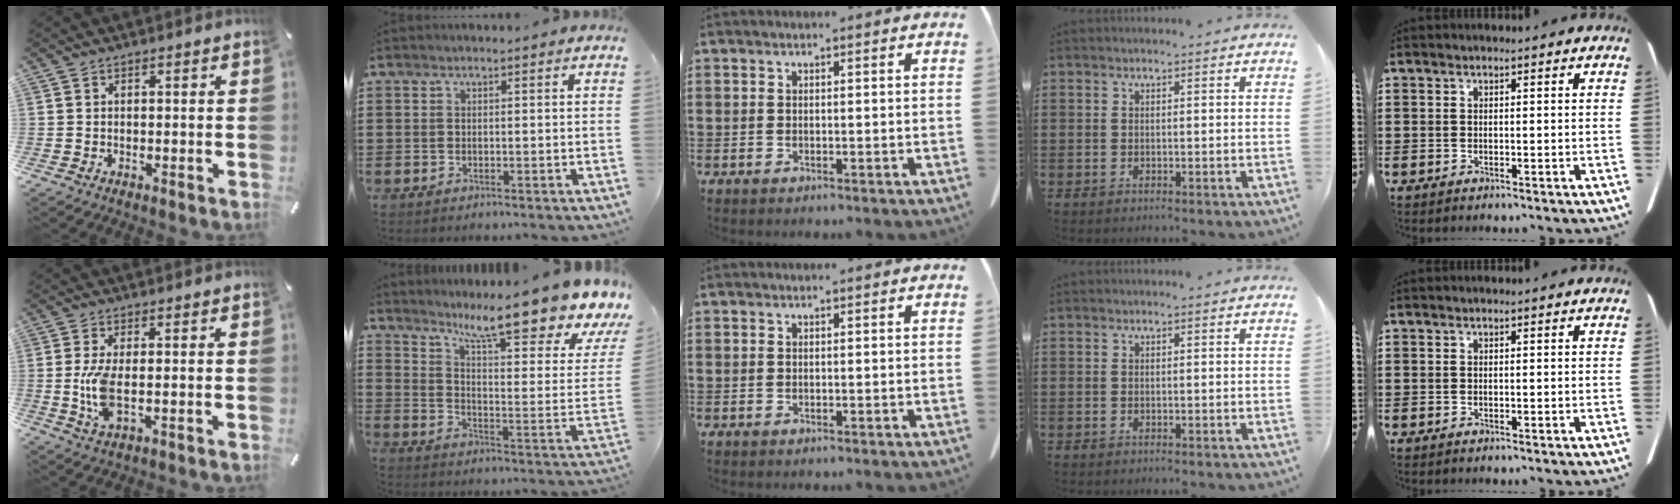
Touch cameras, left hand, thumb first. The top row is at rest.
{"thumb": {"total": 7.2, "force": [-0.4, 2.6, 6.7], "torque": [-0.160, -0.015, -0.013]}, "index": {"total": 13.1, "force": [10.1, 1.1, 8.3], "torque": [-0.153, -0.075, 0.162]}}